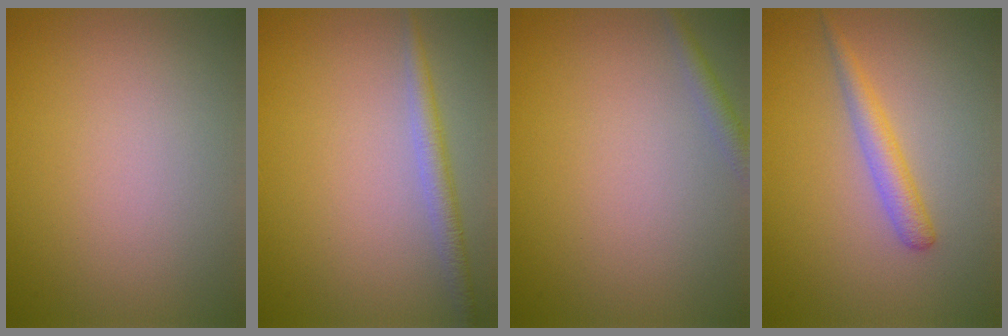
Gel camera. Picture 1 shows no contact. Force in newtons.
{"total": 2.1, "press": 2.1, "slide": 0.0}
{"total": 1.4, "press": 1.4, "slide": 0.1}
{"total": 2.1, "press": 2.1, "slide": 0.0}